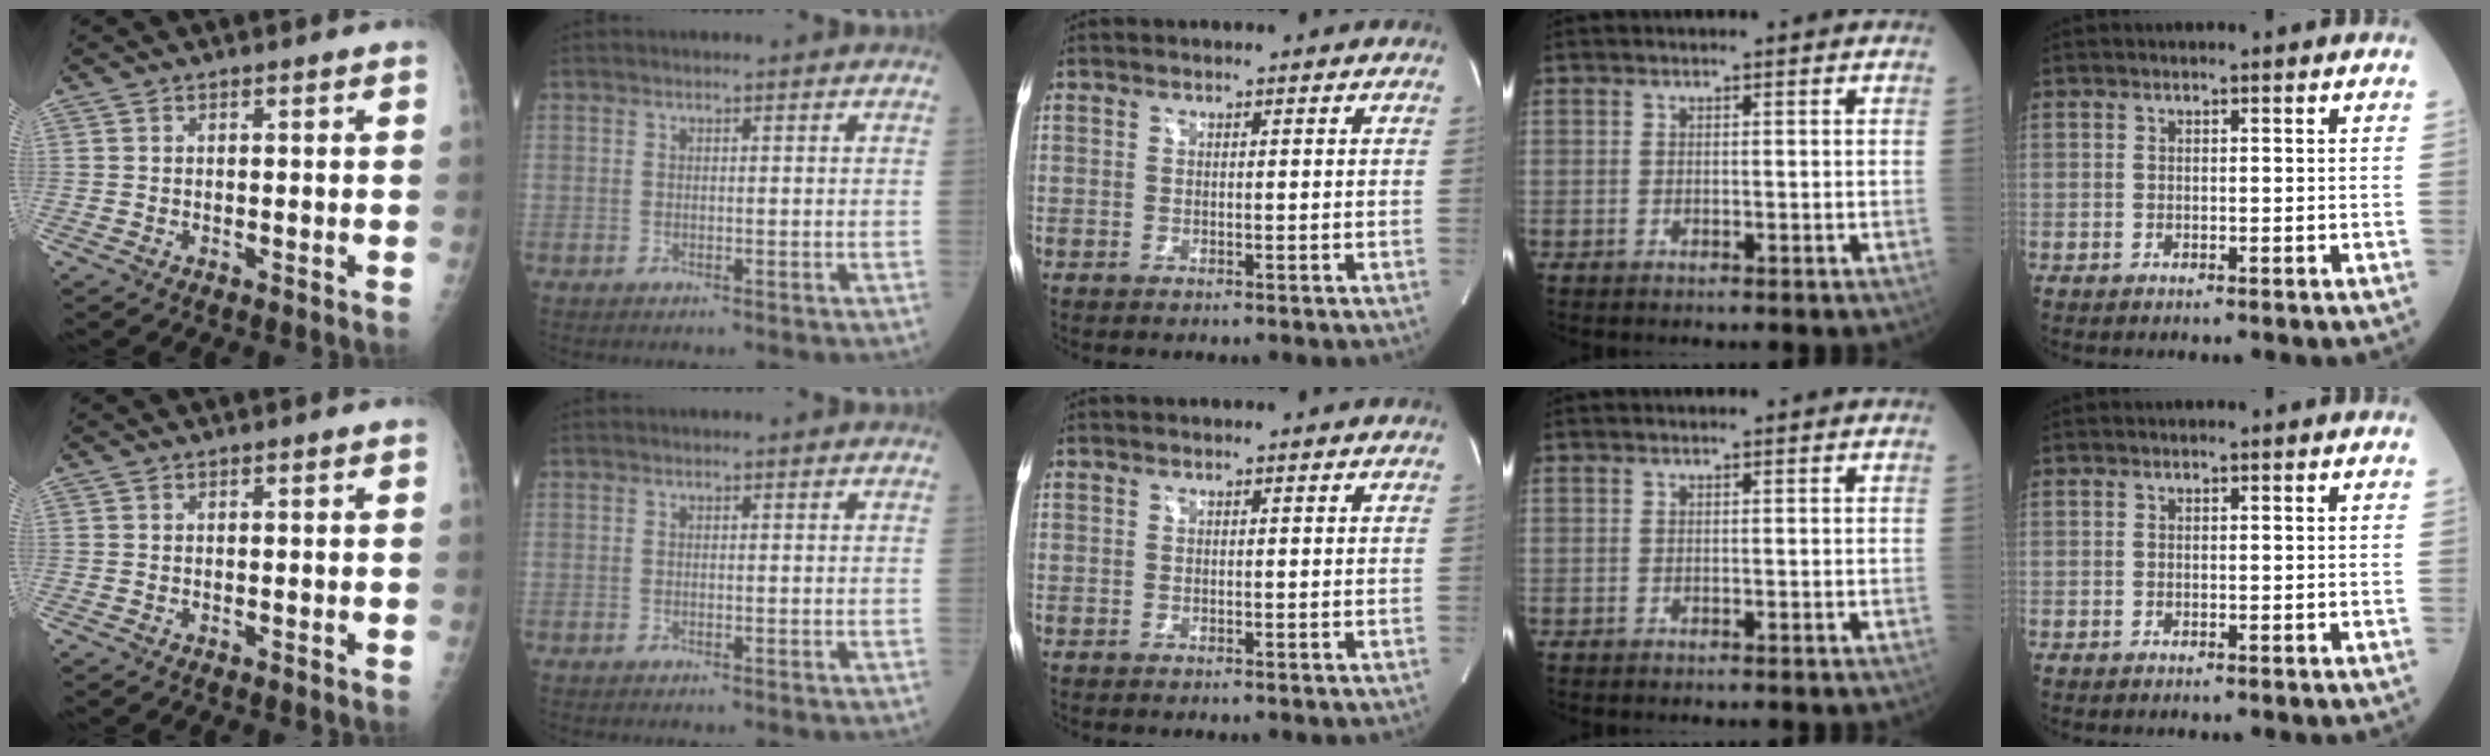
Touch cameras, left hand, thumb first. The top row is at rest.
{}